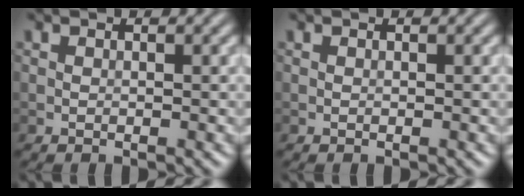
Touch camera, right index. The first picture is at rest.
{"total": 0.0}